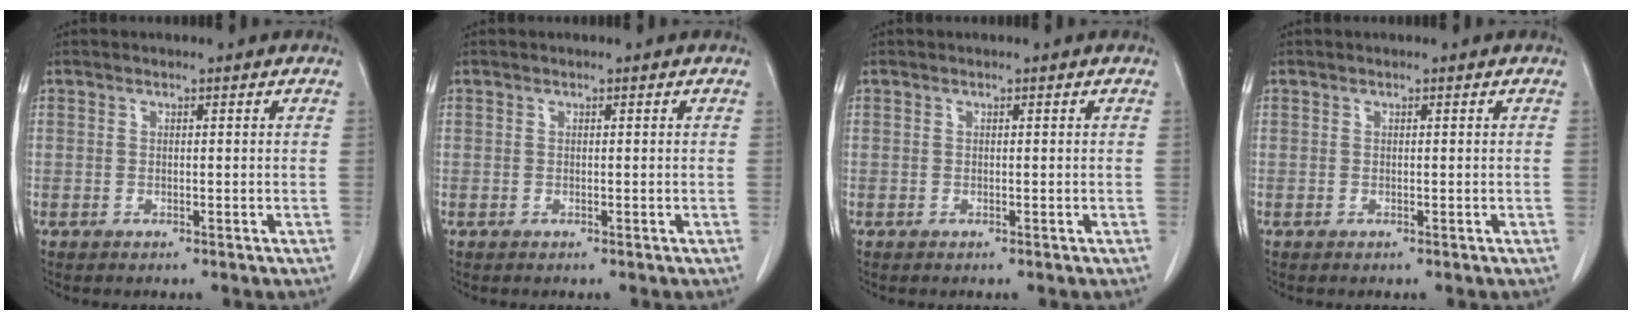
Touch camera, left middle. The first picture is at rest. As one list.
[{"total": 0.0}, {"total": 0.0}, {"total": 0.0}]